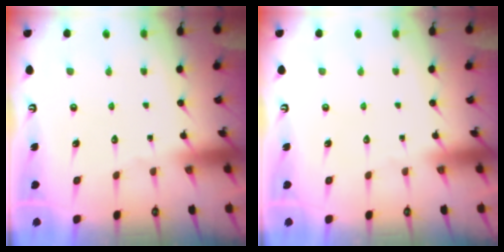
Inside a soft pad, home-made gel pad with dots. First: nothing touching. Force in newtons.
{"total": 0.0}